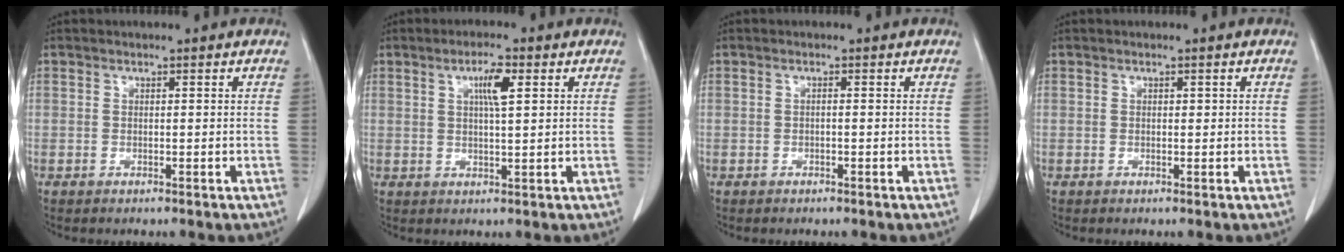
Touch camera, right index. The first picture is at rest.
{"total": 5.1, "force": [1.9, 1.1, 4.6], "torque": [-0.086, 0.001, 0.034]}
{"total": 0.7, "force": [0.0, 0.3, 0.7], "torque": [-0.017, 0.003, 0.001]}
{"total": 0.8, "force": [0.2, 0.5, 0.6], "torque": [-0.013, 0.001, 0.005]}